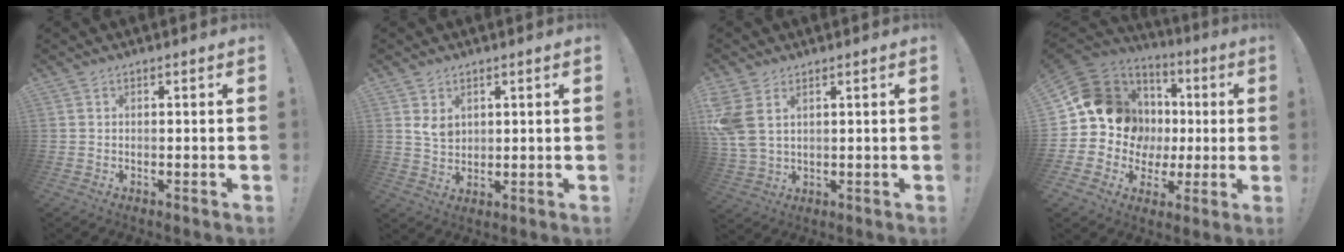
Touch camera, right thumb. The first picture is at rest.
{"total": 5.2, "force": [2.7, 3.6, 2.6], "torque": [-0.033, -0.013, 0.051]}
{"total": 7.2, "force": [3.1, 4.4, 4.8], "torque": [-0.109, -0.011, 0.065]}
{"total": 17.2, "force": [3.5, 14.8, 8.1], "torque": [-0.126, -0.012, 0.100]}